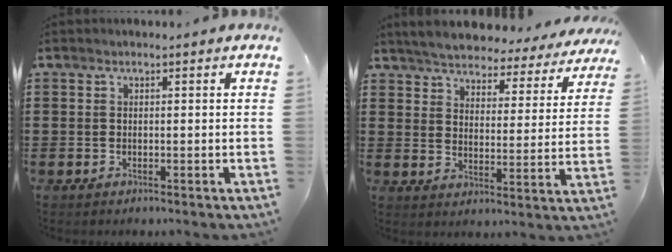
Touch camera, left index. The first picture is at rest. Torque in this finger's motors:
{"motor_torque": [2.14, 0.00, 1.05, 0.21]}